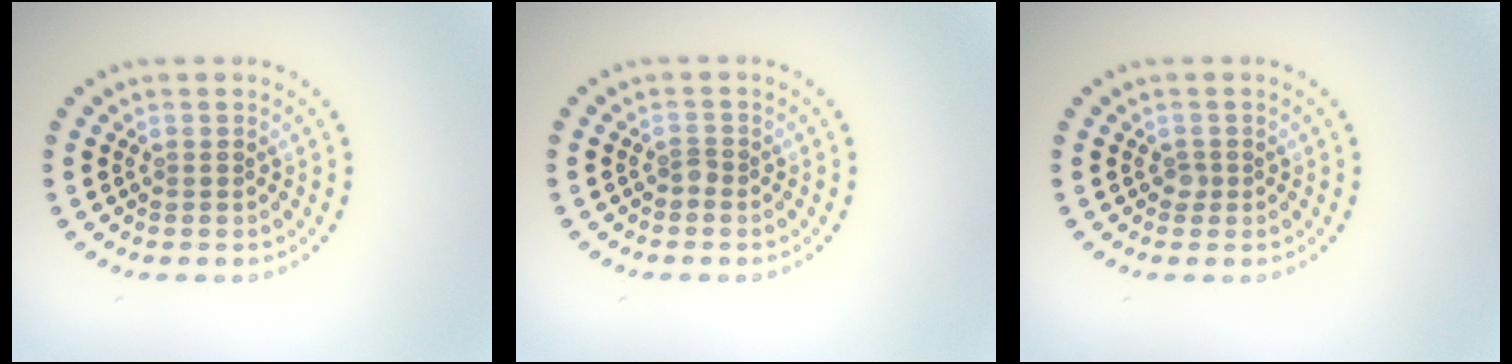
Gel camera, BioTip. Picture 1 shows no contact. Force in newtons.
{"total": 0.8, "press": 0.6, "slide": 0.6}
{"total": 0.8, "press": 0.6, "slide": 0.6}